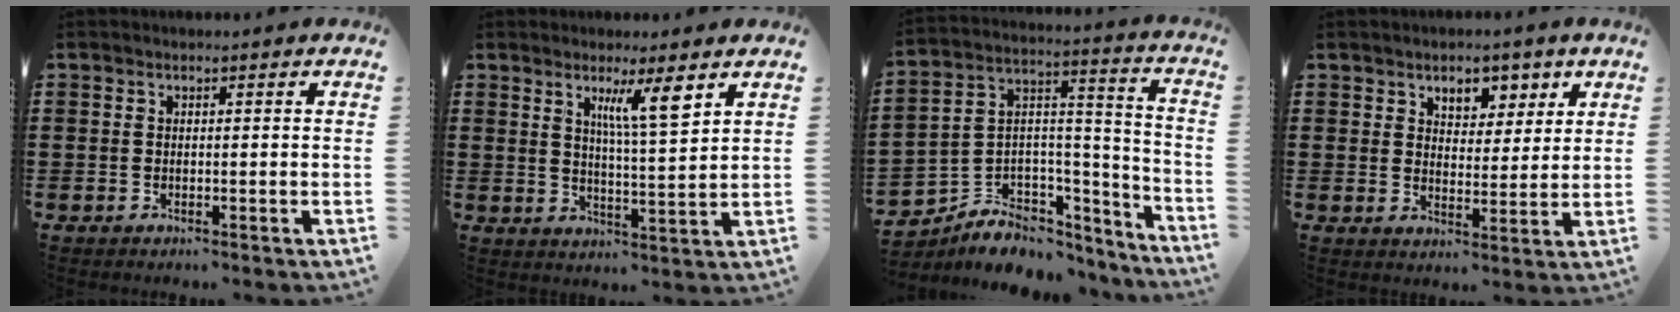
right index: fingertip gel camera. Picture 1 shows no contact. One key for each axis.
{"total": 6.6, "fx": 3.7, "fy": 0.7, "fz": 5.4, "tx": -0.100, "ty": -0.005, "tz": 0.057}
{"total": 5.9, "fx": -4.3, "fy": 3.9, "fz": 0.9, "tx": -0.029, "ty": -0.004, "tz": -0.078}
{"total": 5.0, "fx": 3.3, "fy": 3.2, "fz": 1.7, "tx": -0.029, "ty": -0.003, "tz": 0.054}